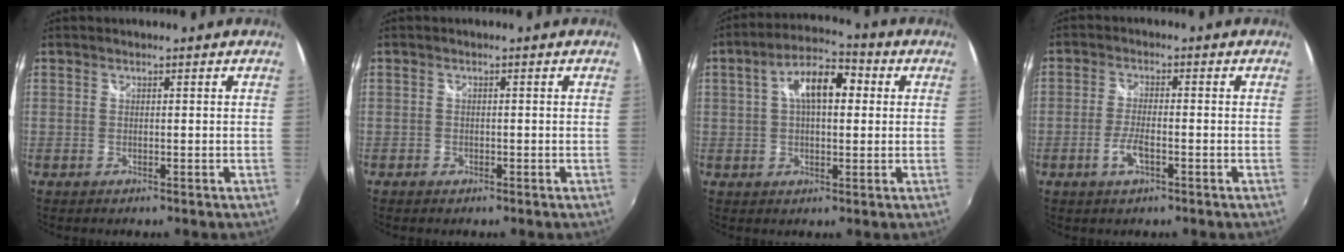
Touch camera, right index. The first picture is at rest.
{"total": 1.2, "force": [-0.7, 0.9, 0.2], "torque": [-0.006, -0.001, -0.012]}
{"total": 9.9, "force": [2.0, 4.7, 8.4], "torque": [-0.147, 0.026, 0.028]}
{"total": 4.3, "force": [-1.9, 1.3, 3.7], "torque": [-0.081, -0.002, -0.039]}